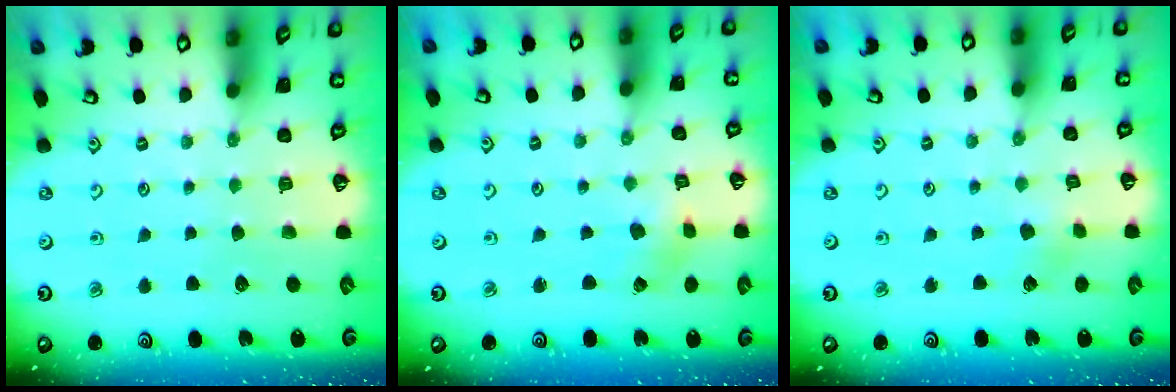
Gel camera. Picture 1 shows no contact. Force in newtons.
{"total": 1.0, "press": 1.0, "slide": 0.1}
{"total": 2.3, "press": 2.3, "slide": 0.1}